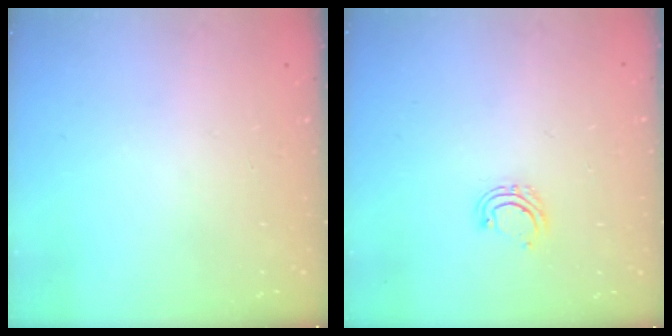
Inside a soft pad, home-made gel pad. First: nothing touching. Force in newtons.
{"total": 4.7, "press": 4.7, "slide": 0.8}